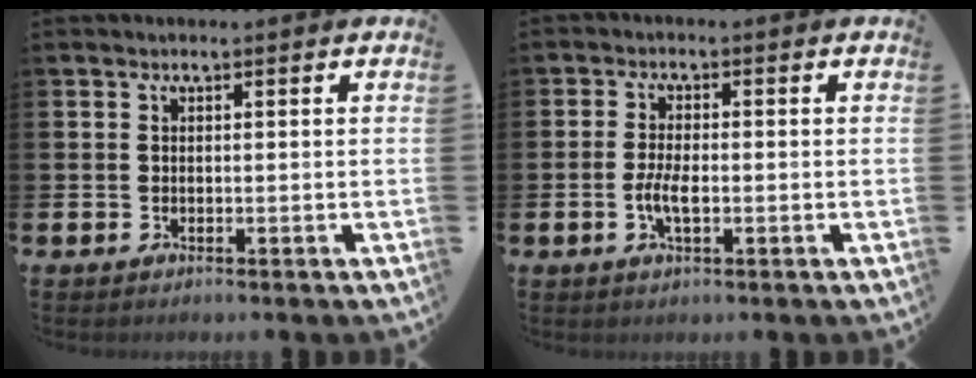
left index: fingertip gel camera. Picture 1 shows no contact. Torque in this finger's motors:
{"motor_torque": [0.75, 0.18, 0.15, 0.11]}